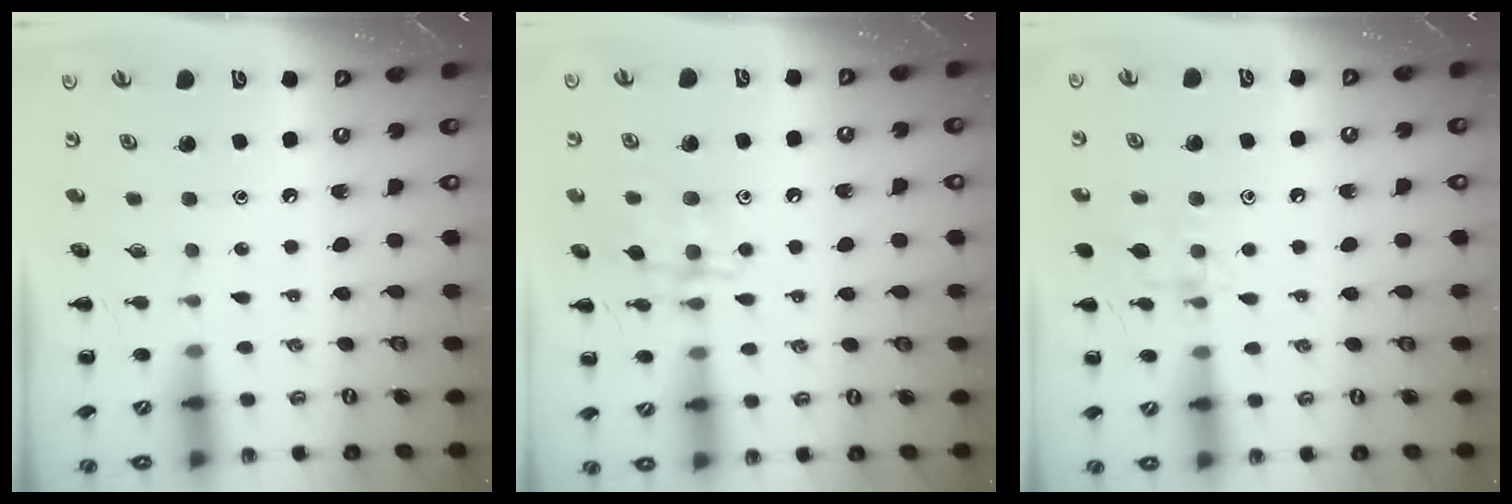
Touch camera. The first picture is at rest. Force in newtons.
{"total": 12.2, "press": 12.2, "slide": 0.8}
{"total": 9.4, "press": 9.3, "slide": 1.1}